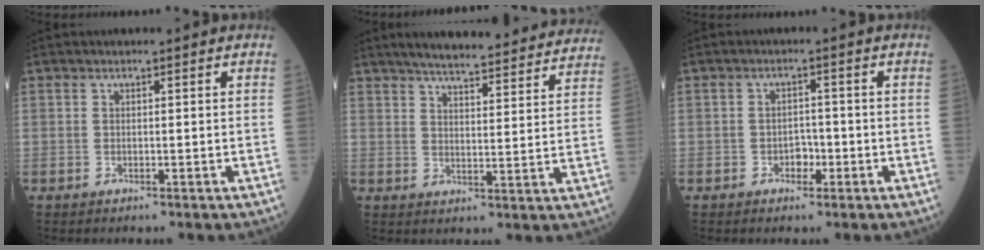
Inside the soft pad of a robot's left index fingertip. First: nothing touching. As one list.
[{"total": 24.6, "force": [22.5, 3.3, 9.3], "torque": [-0.128, -0.022, 0.275]}, {"total": 2.3, "force": [-1.1, 1.5, 1.4], "torque": [-0.017, 0.007, -0.018]}]